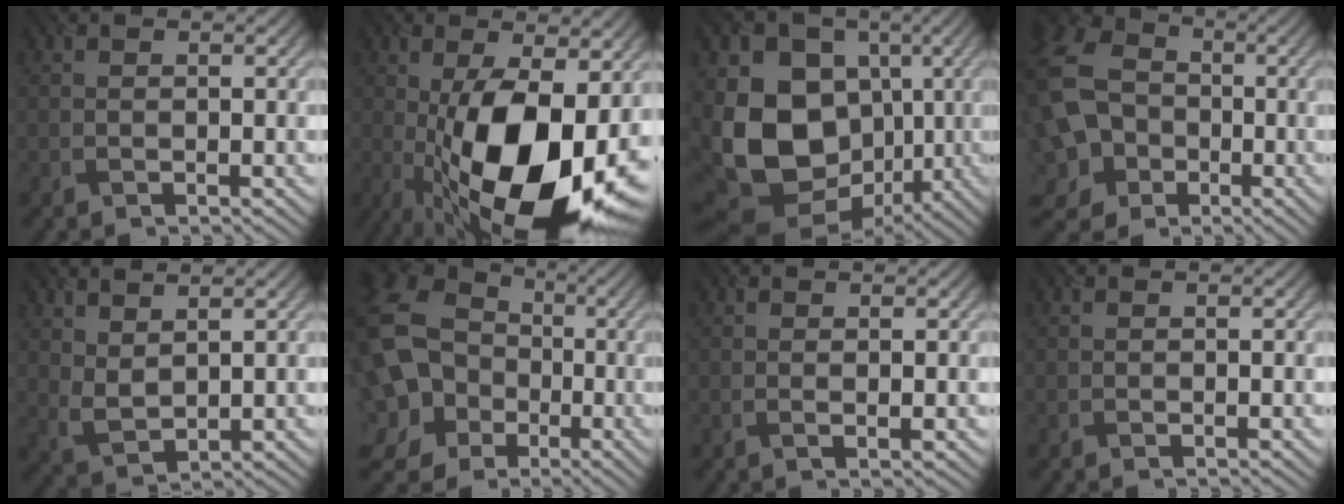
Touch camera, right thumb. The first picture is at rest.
{"total": 18.7, "force": [-3.4, 8.4, 16.3], "torque": [-0.282, -0.025, -0.044]}
{"total": 15.0, "force": [-1.2, 11.9, 9.0], "torque": [-0.197, -0.020, -0.018]}
{"total": 16.1, "force": [-2.9, 13.3, 8.5], "torque": [-0.250, -0.023, -0.077]}
{"total": 3.7, "force": [2.6, 1.6, 2.1], "torque": [-0.056, -0.004, 0.058]}
{"total": 20.5, "force": [-1.6, 17.8, 10.1], "torque": [-0.280, -0.027, -0.061]}
{"total": 1.1, "force": [0.3, 0.1, 1.0], "torque": [-0.022, 0.000, 0.004]}
{"total": 0.0}